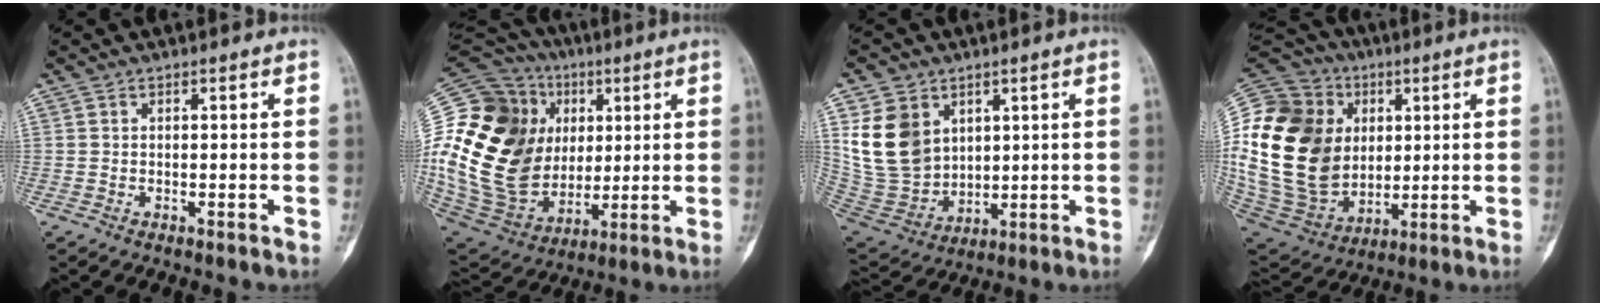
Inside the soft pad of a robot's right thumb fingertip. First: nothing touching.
{"total": 34.1, "force": [4.3, 26.0, 21.6], "torque": [-0.449, 0.028, 0.094]}
{"total": 14.1, "force": [5.0, 10.9, 7.4], "torque": [-0.119, -0.024, 0.121]}
{"total": 31.3, "force": [3.3, 23.8, 20.1], "torque": [-0.415, 0.012, 0.077]}